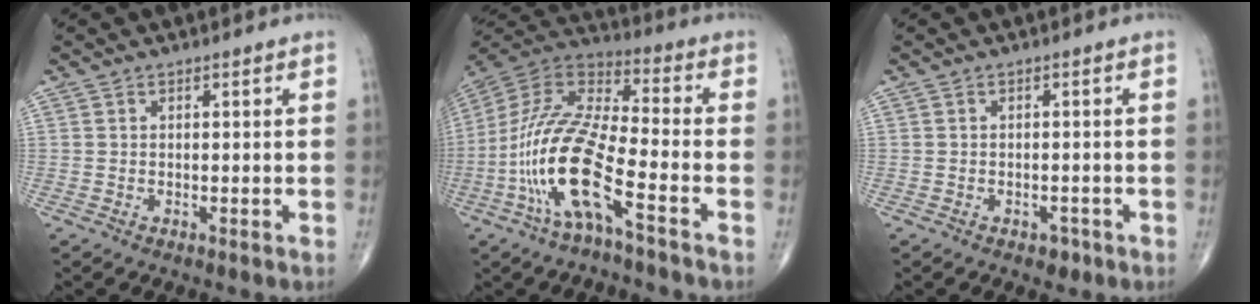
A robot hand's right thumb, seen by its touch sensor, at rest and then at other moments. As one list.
[{"total": 18.0, "force": [-7.2, 4.7, 15.8], "torque": [-0.345, 0.043, -0.143]}, {"total": 1.8, "force": [-1.1, 1.1, 0.8], "torque": [-0.005, 0.003, -0.013]}]